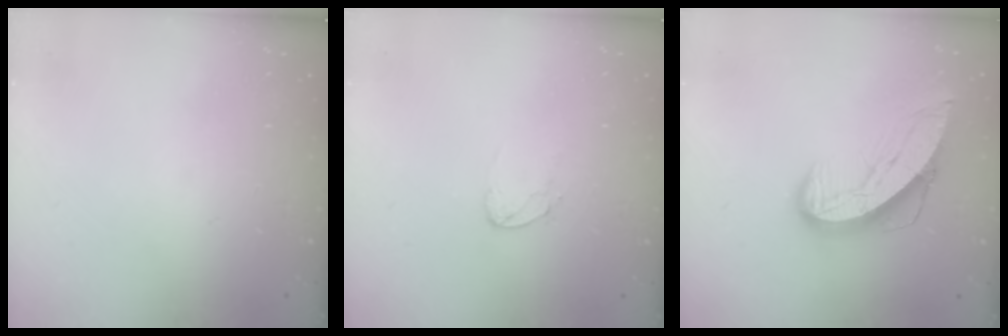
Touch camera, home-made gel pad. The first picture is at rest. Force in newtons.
{"total": 4.8, "press": 4.7, "slide": 0.3}
{"total": 11.0, "press": 11.0, "slide": 1.1}